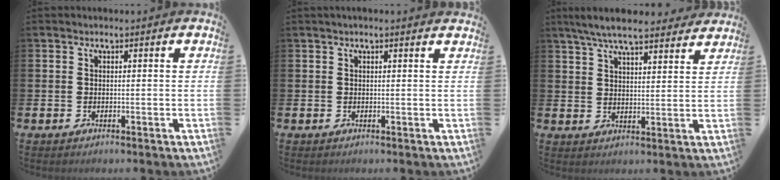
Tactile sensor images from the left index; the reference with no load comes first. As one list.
[{"total": 0.8, "force": [0.7, 0.0, 0.5], "torque": [-0.006, 0.000, 0.011]}, {"total": 7.2, "force": [6.7, 1.2, 2.4], "torque": [-0.055, -0.029, 0.120]}]